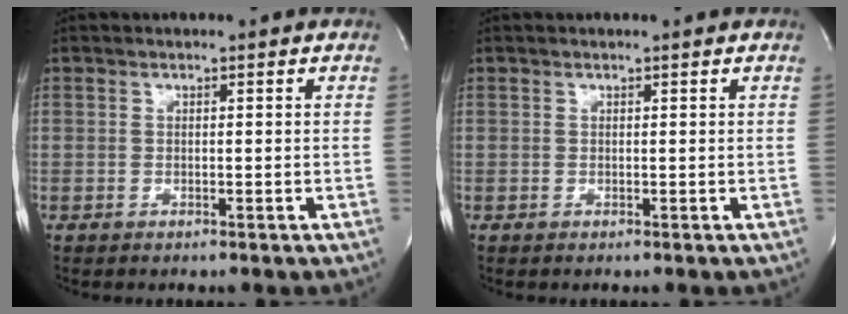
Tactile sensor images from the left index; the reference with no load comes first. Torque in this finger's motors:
{"motor_torque": [0.10, -0.05, 0.01, 0.00]}